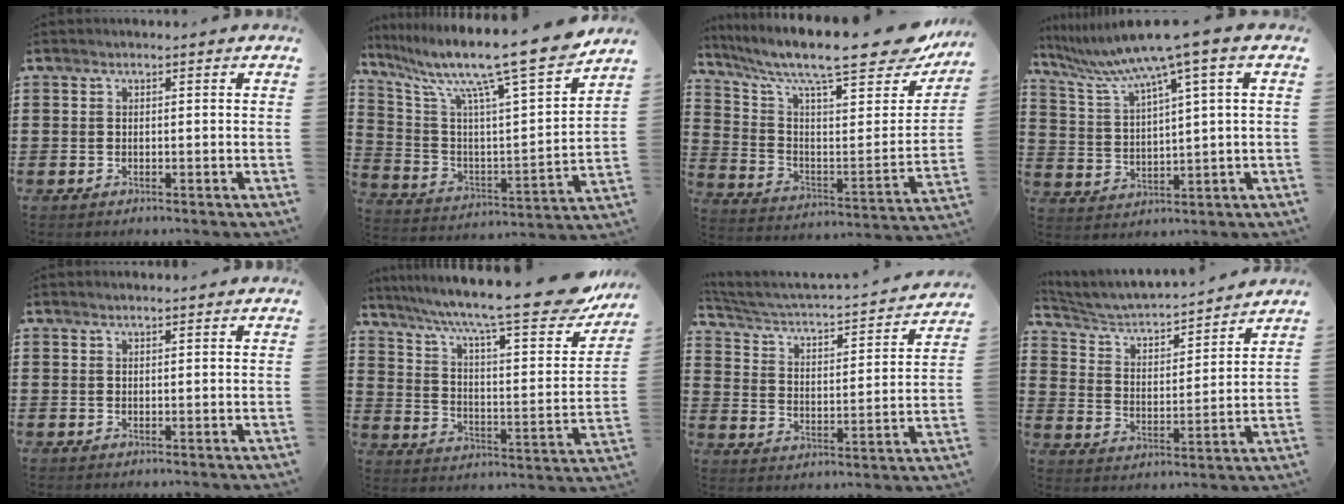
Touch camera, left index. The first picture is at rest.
{"total": 13.5, "force": [10.9, 0.3, 7.9], "torque": [-0.166, -0.081, 0.170]}
{"total": 11.8, "force": [9.8, 1.7, 6.3], "torque": [-0.131, -0.083, 0.158]}
{"total": 8.3, "force": [5.6, -0.3, 6.2], "torque": [-0.146, -0.039, 0.089]}
{"total": 0.9, "force": [0.9, 0.0, 0.4], "torque": [-0.008, -0.002, 0.017]}
{"total": 13.3, "force": [9.7, 1.8, 8.9], "torque": [-0.166, -0.060, 0.153]}
{"total": 2.5, "force": [2.1, 0.6, 1.3], "torque": [-0.044, -0.030, 0.021]}
{"total": 4.1, "force": [3.9, 0.7, 1.2], "torque": [-0.045, -0.034, 0.056]}